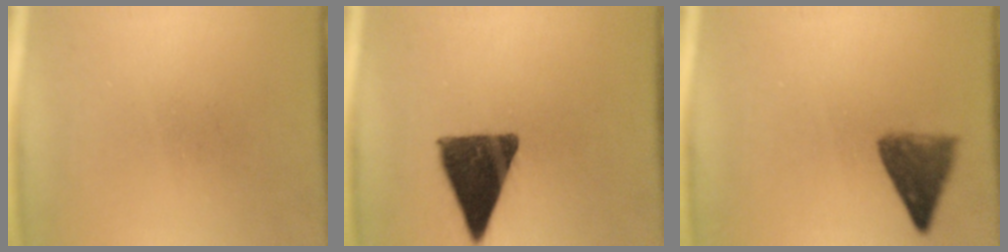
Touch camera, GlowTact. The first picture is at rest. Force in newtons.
{"total": 12.9}
{"total": 5.4}